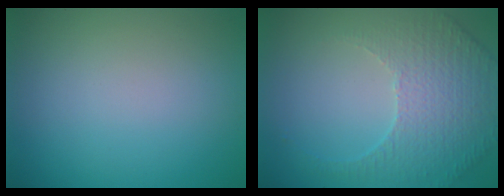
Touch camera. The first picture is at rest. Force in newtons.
{"total": 5.3, "press": 3.6, "slide": 3.9}